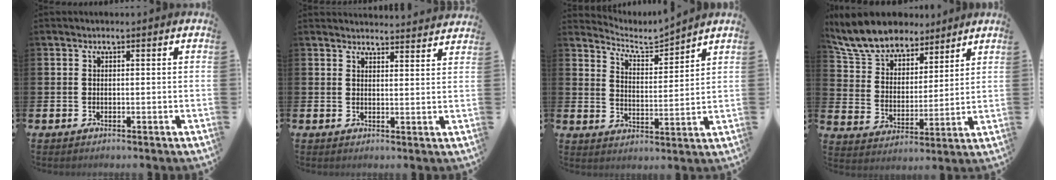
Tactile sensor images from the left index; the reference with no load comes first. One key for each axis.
{"total": 3.4, "fx": 3.3, "fy": 0.0, "fz": -0.2, "tx": 0.010, "ty": -0.028, "tz": 0.058}
{"total": 4.9, "fx": 4.9, "fy": 0.4, "fz": 0.3, "tx": -0.029, "ty": -0.036, "tz": 0.085}
{"total": 9.2, "fx": 8.4, "fy": 3.2, "fz": 1.8, "tx": -0.083, "ty": -0.046, "tz": 0.156}